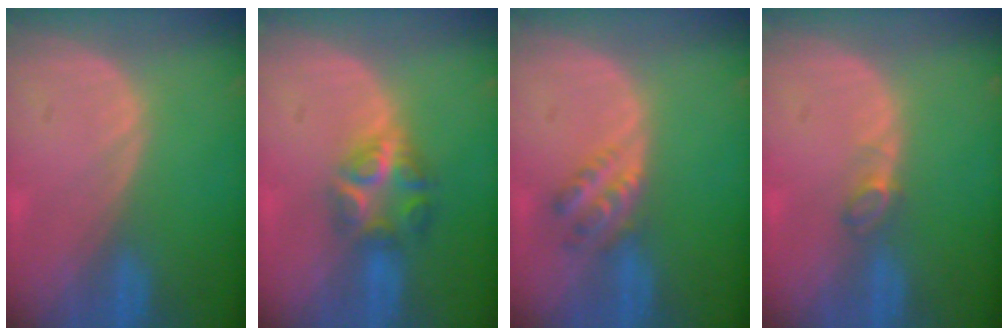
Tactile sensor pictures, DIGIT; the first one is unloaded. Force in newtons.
{"total": 5.7, "press": 5.6, "slide": 0.8}
{"total": 4.5, "press": 3.8, "slide": 2.5}
{"total": 2.0, "press": 1.9, "slide": 0.4}